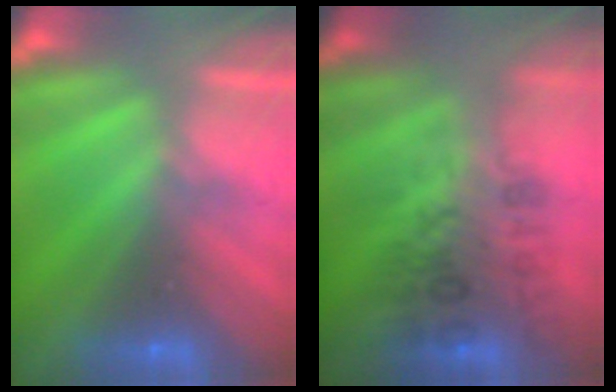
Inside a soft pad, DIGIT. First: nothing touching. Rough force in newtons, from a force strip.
{"total": 2.7}